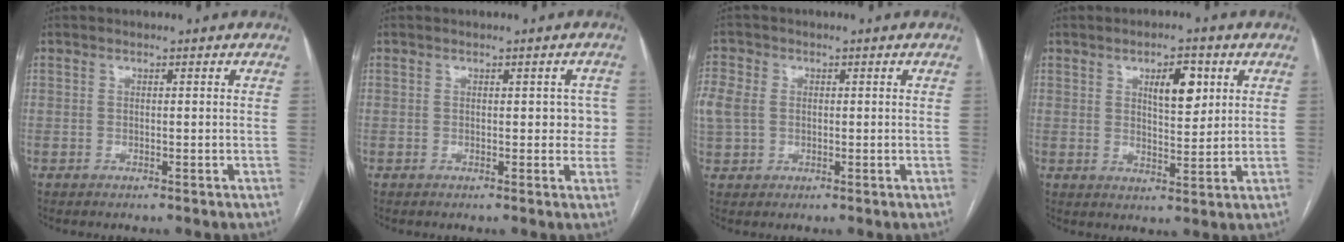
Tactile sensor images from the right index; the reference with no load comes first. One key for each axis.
{"total": 3.6, "fx": 0.4, "fy": 2.1, "fz": 2.8, "tx": -0.023, "ty": 0.018, "tz": 0.004}
{"total": 5.6, "fx": 0.6, "fy": 4.5, "fz": 3.2, "tx": -0.095, "ty": 0.016, "tz": 0.015}
{"total": 6.3, "fx": 2.6, "fy": 2.3, "fz": 5.3, "tx": -0.089, "ty": 0.003, "tz": 0.045}